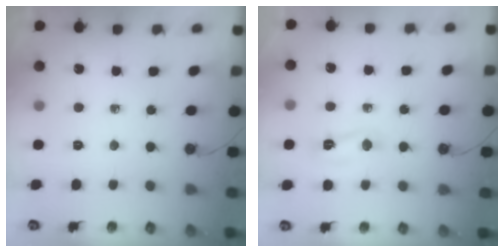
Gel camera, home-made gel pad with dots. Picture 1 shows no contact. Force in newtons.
{"total": 4.9, "press": 4.9, "slide": 0.5}